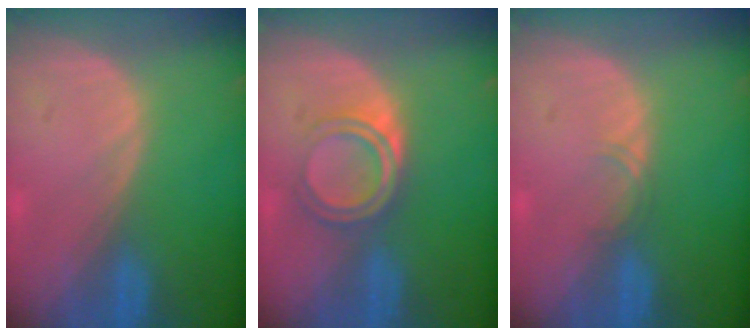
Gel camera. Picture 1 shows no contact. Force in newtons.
{"total": 4.4, "press": 4.4, "slide": 0.4}
{"total": 1.1, "press": 1.1, "slide": 0.1}